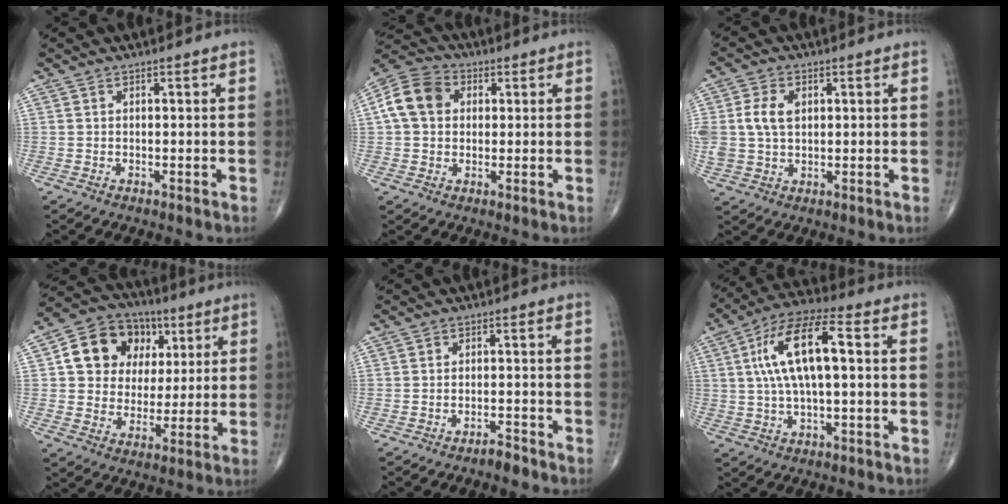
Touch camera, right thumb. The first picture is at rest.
{"total": 10.0, "force": [1.8, 7.8, 5.9], "torque": [-0.102, 0.020, 0.022]}
{"total": 7.4, "force": [1.3, 5.1, 5.2], "torque": [-0.110, 0.004, 0.029]}
{"total": 14.9, "force": [4.4, 12.4, 7.1], "torque": [-0.077, 0.005, 0.073]}
{"total": 2.4, "force": [-2.0, 0.6, 1.1], "torque": [-0.022, 0.009, -0.036]}
{"total": 14.3, "force": [2.1, 5.2, 13.2], "torque": [-0.256, 0.033, 0.034]}